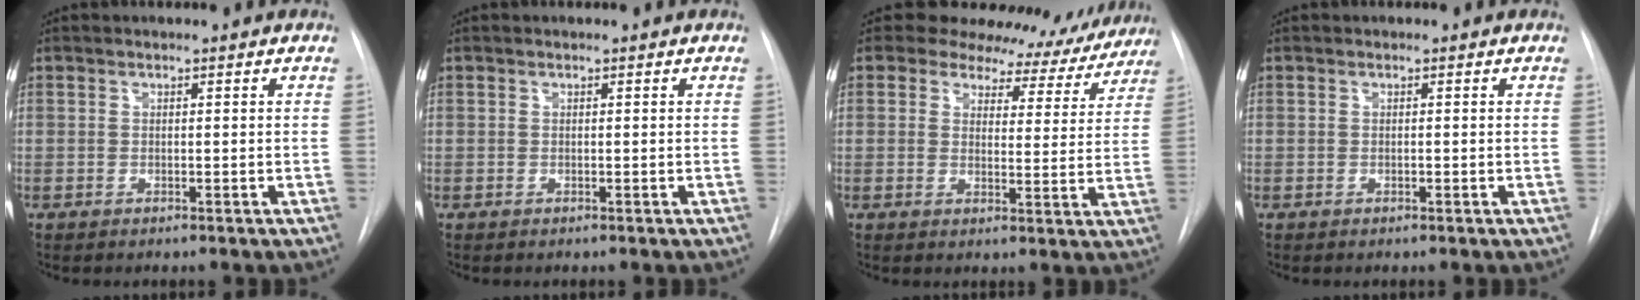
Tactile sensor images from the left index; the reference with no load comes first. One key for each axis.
{"total": 0.0}
{"total": 12.5, "fx": 11.5, "fy": 4.8, "fz": 1.0, "tx": 0.016, "ty": -0.016, "tz": 0.115}
{"total": 0.0}